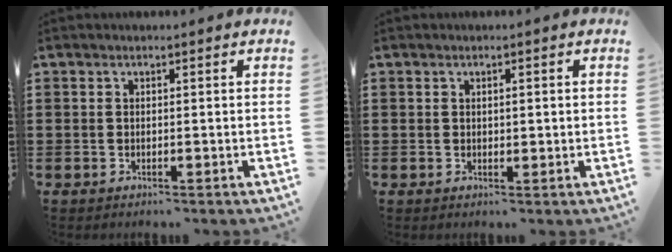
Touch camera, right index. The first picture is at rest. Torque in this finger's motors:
{"motor_torque": [-0.32, 0.26, 0.02, -0.01]}